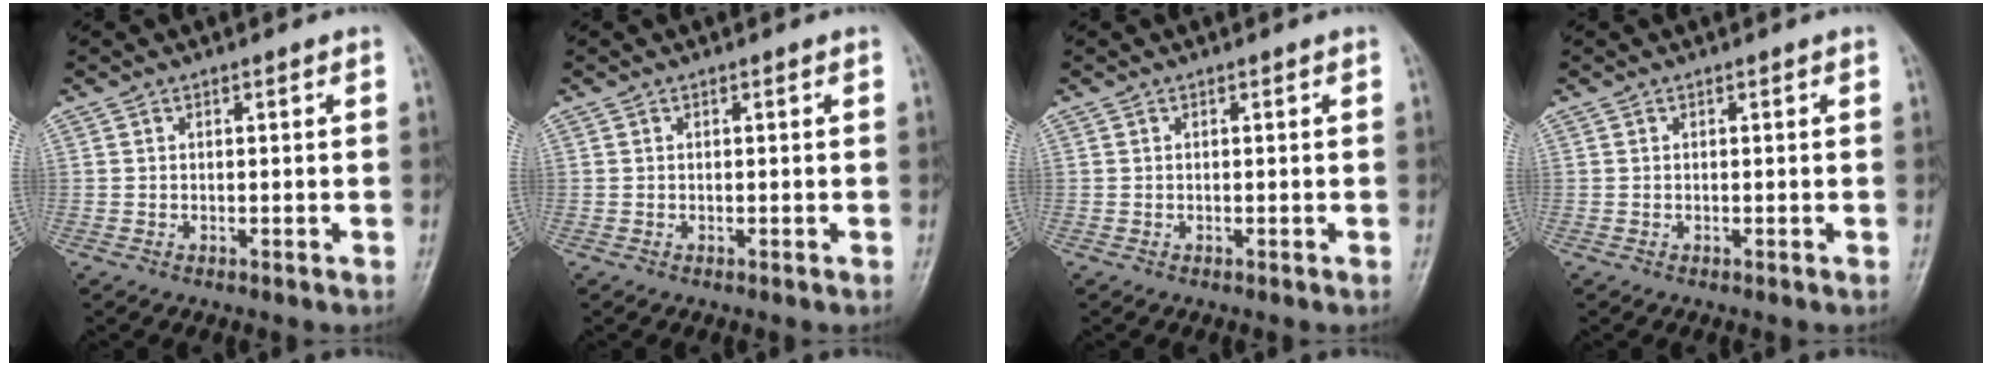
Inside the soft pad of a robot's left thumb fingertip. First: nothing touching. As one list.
[{"total": 0.0}, {"total": 0.0}, {"total": 0.0}]